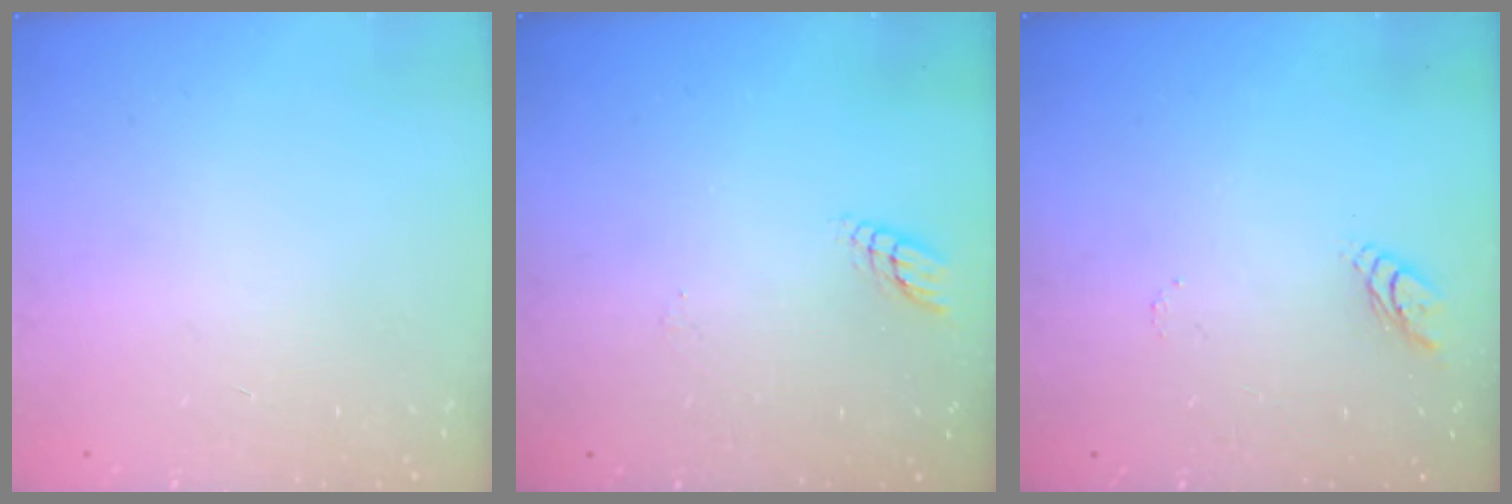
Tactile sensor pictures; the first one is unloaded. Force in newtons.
{"total": 4.4, "press": 4.3, "slide": 0.4}
{"total": 4.6, "press": 4.6, "slide": 0.4}